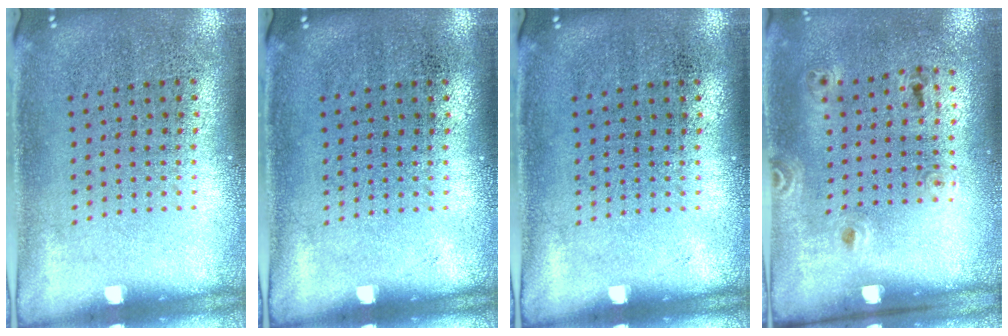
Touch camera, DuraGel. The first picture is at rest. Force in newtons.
{"total": 0.0}
{"total": 0.0}
{"total": 1.3, "press": 0.8, "slide": 1.1}